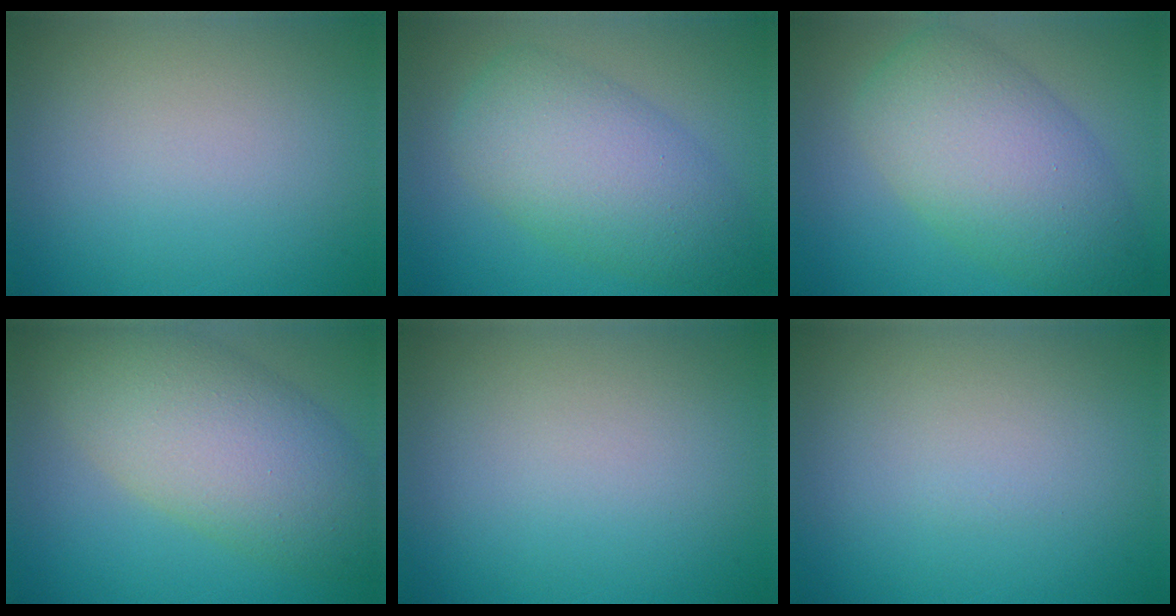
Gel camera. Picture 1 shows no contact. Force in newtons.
{"total": 7.1, "press": 7.1, "slide": 0.3}
{"total": 7.8, "press": 7.8, "slide": 0.5}
{"total": 8.8, "press": 8.8, "slide": 0.5}
{"total": 0.0}
{"total": 0.0}